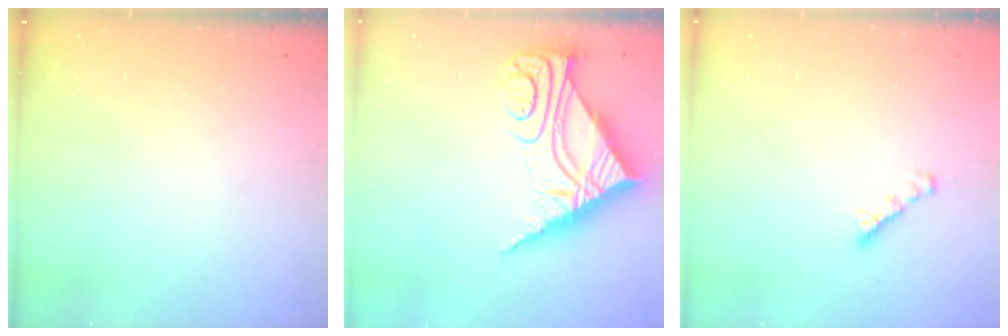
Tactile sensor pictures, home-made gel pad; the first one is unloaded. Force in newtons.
{"total": 13.6, "press": 13.5, "slide": 1.4}
{"total": 3.0, "press": 3.0, "slide": 0.1}